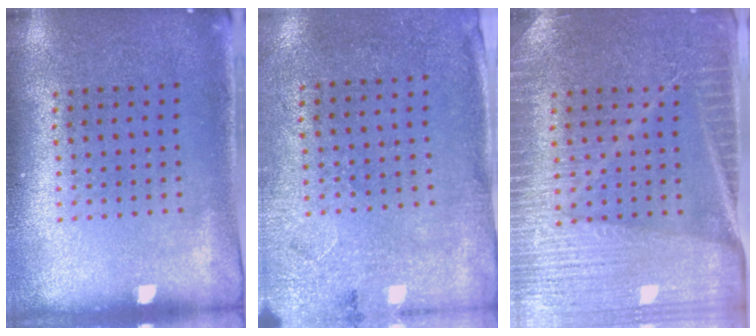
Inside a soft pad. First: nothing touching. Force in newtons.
{"total": 2.7, "press": 2.2, "slide": 1.6}
{"total": 4.0, "press": 3.7, "slide": 1.4}